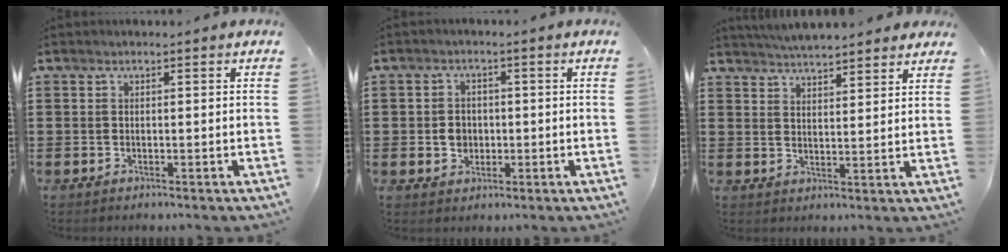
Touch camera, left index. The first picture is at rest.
{"total": 3.0, "force": [-0.3, 2.6, 1.5], "torque": [-0.029, 0.001, -0.010]}
{"total": 4.3, "force": [4.2, 0.1, 0.6], "torque": [-0.024, -0.013, 0.077]}